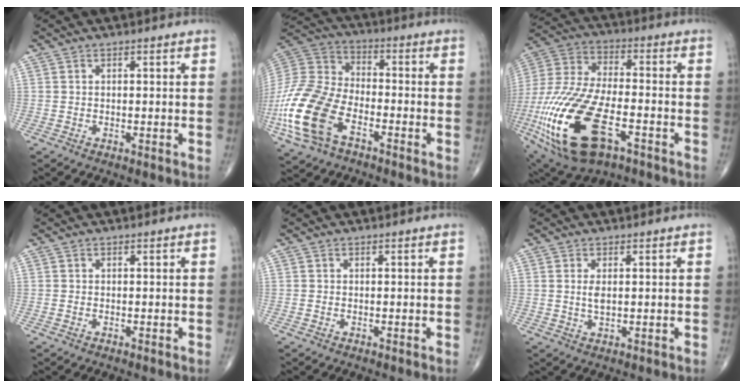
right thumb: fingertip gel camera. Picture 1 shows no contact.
{"total": 19.0, "force": [-8.1, 10.7, 13.4], "torque": [-0.296, 0.029, -0.161]}
{"total": 26.0, "force": [-9.9, 11.8, 20.9], "torque": [-0.486, -0.002, -0.172]}
{"total": 0.0}
{"total": 0.0}
{"total": 2.4, "force": [0.4, 1.0, 2.2], "torque": [-0.041, -0.004, 0.010]}